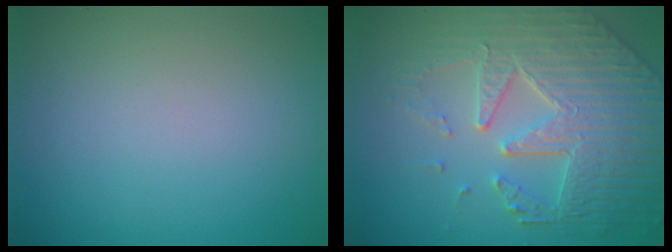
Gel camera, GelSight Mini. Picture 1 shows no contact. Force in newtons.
{"total": 7.8, "press": 5.9, "slide": 5.0}